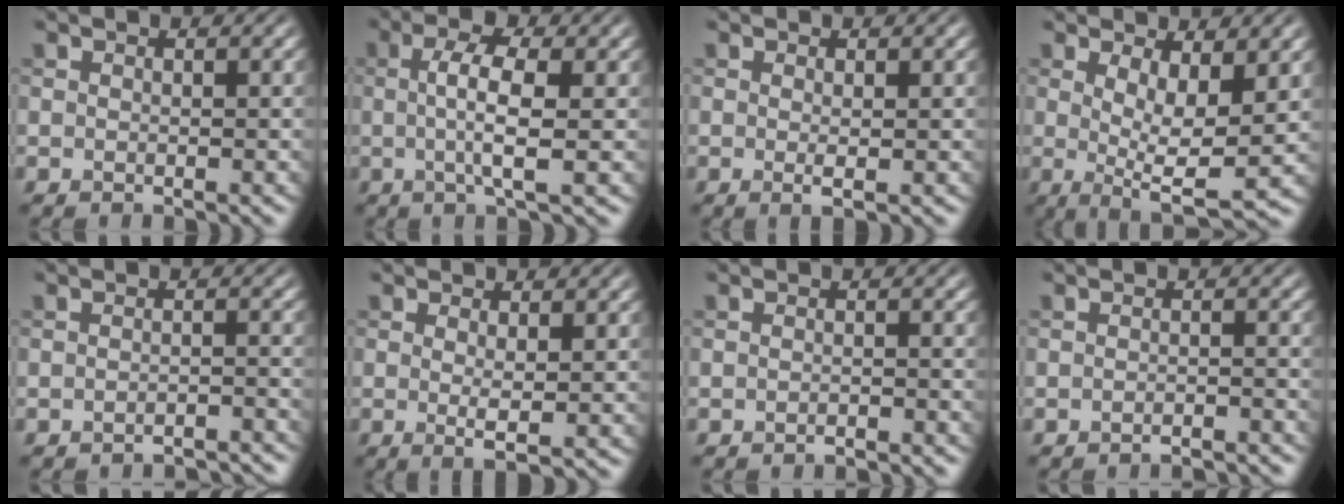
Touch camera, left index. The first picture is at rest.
{"total": 4.4, "force": [0.0, 1.0, 4.3], "torque": [-0.079, 0.001, -0.001]}
{"total": 1.2, "force": [0.0, 0.1, 1.2], "torque": [-0.020, -0.003, -0.001]}
{"total": 6.2, "force": [1.0, 1.9, 5.8], "torque": [-0.096, -0.016, 0.022]}
{"total": 3.2, "force": [-3.1, 0.3, 0.7], "torque": [-0.001, 0.004, -0.040]}
{"total": 1.9, "force": [0.2, 0.2, 1.9], "torque": [-0.033, -0.009, 0.004]}
{"total": 1.3, "force": [-1.2, 0.1, 0.4], "torque": [-0.001, 0.002, -0.021]}
{"total": 2.3, "force": [-2.2, 0.2, 0.6], "torque": [0.003, 0.006, -0.031]}